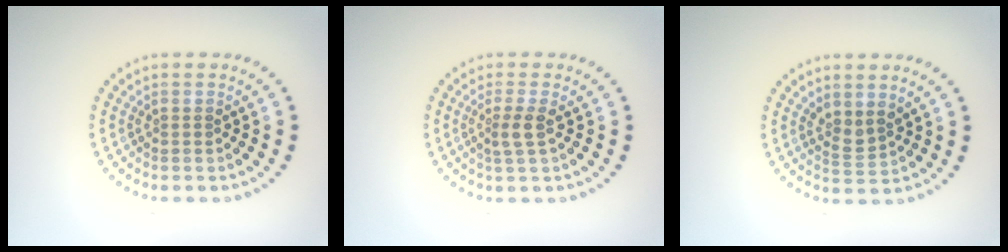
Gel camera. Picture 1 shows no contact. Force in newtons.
{"total": 1.8, "press": 1.4, "slide": 1.0}
{"total": 1.8, "press": 1.4, "slide": 1.2}